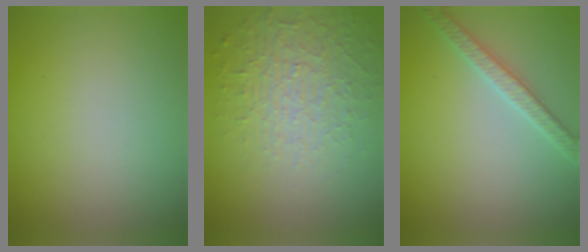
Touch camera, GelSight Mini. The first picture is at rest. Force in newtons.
{"total": 4.9, "press": 3.2, "slide": 3.7}
{"total": 2.7, "press": 2.7, "slide": 0.1}